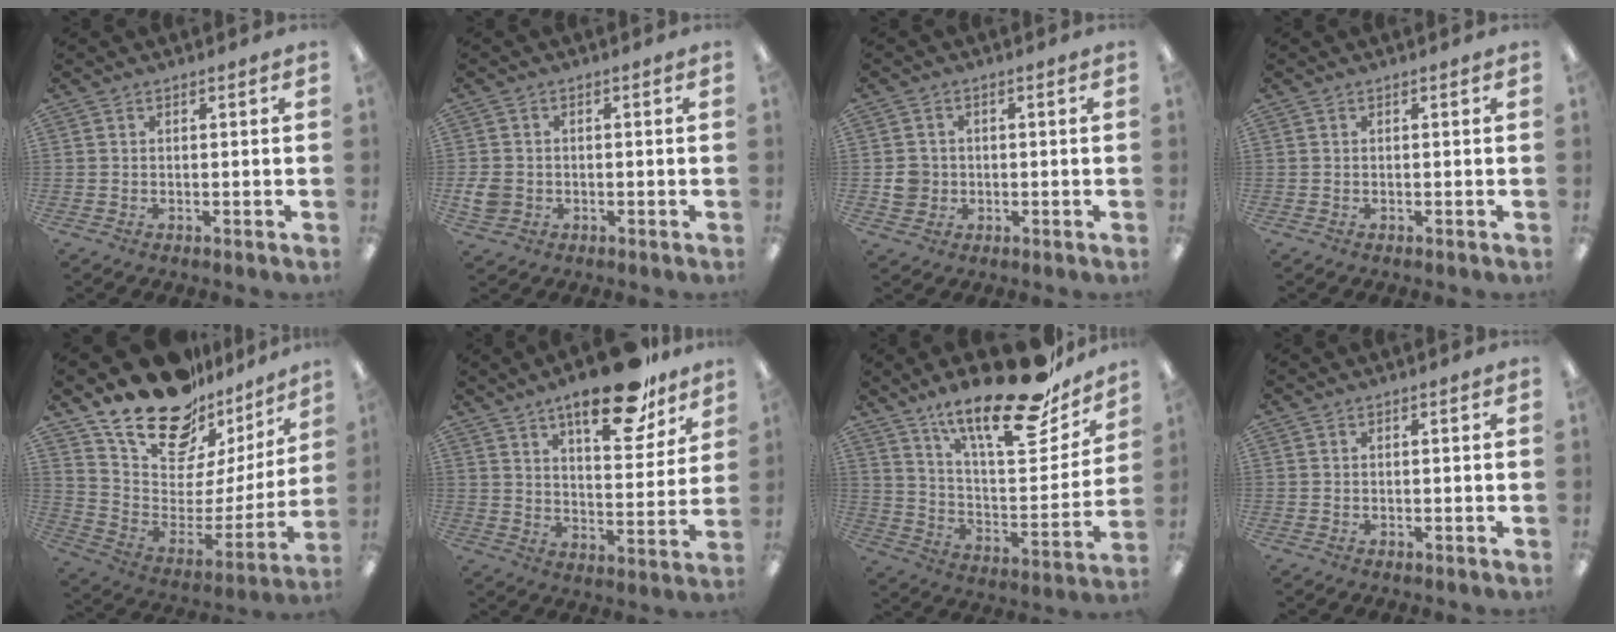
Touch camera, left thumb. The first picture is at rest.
{"total": 4.1, "force": [-0.7, 3.7, 1.8], "torque": [-0.028, 0.002, -0.012]}
{"total": 4.4, "force": [-0.4, 4.3, 1.0], "torque": [-0.004, 0.006, -0.009]}
{"total": 0.0}
{"total": 23.8, "force": [18.9, 10.9, 9.5], "torque": [-0.161, -0.129, 0.346]}
{"total": 18.3, "force": [13.0, 6.6, 11.2], "torque": [-0.159, -0.071, 0.211]}
{"total": 24.7, "force": [18.3, 7.2, 14.9], "torque": [-0.226, -0.118, 0.302]}
{"total": 0.0}